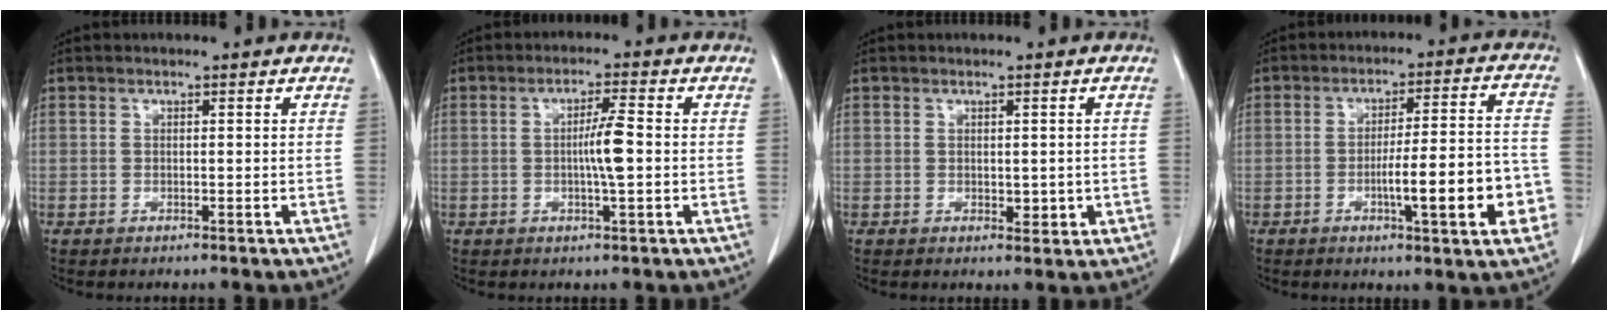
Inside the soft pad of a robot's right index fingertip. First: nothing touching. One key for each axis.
{"total": 4.7, "fx": -0.2, "fy": 0.0, "fz": 4.7, "tx": -0.083, "ty": 0.001, "tz": -0.004}
{"total": 2.2, "fx": -0.2, "fy": 1.3, "fz": 1.7, "tx": -0.020, "ty": -0.001, "tz": 0.005}
{"total": 13.0, "fx": -4.2, "fy": 1.6, "fz": 12.2, "tx": -0.174, "ty": 0.014, "tz": -0.055}